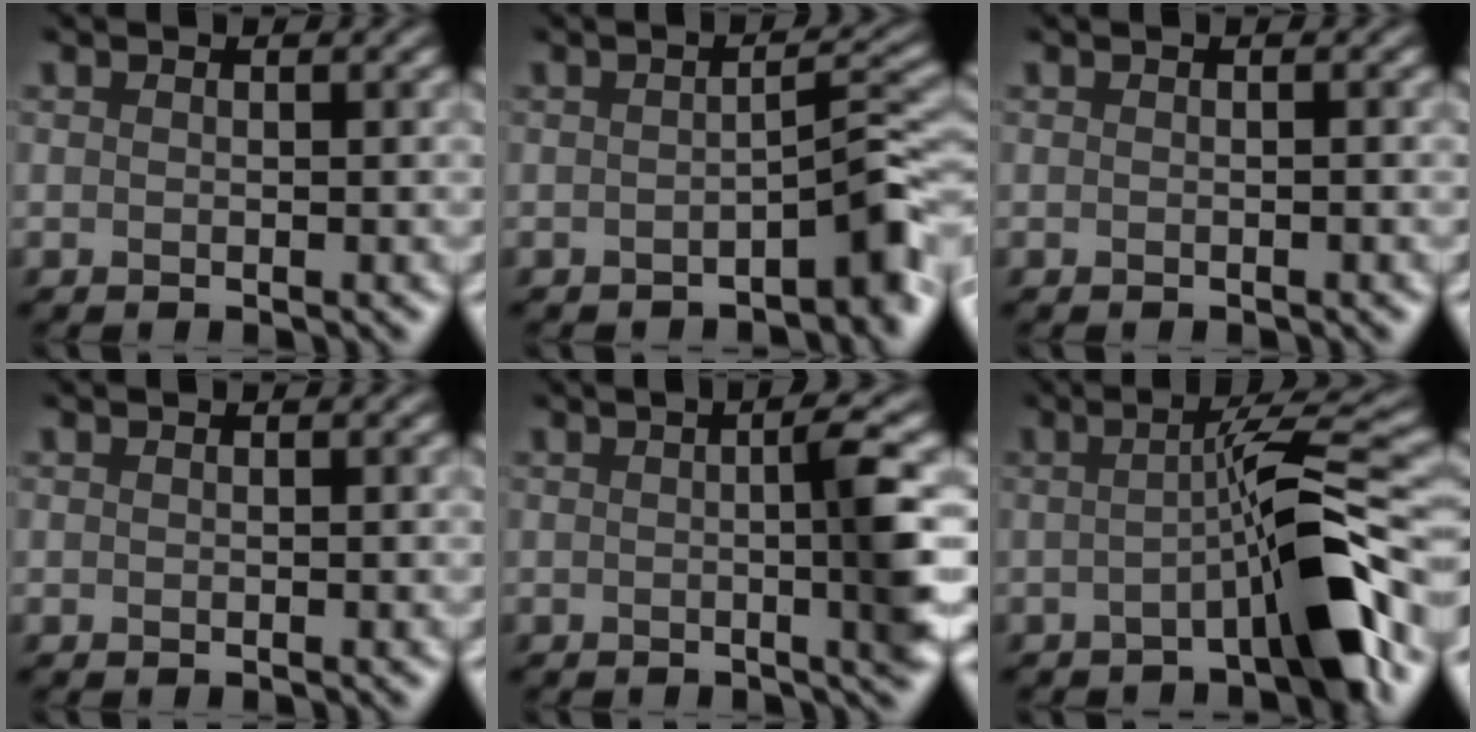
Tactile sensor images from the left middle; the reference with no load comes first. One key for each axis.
{"total": 3.9, "fx": -2.1, "fy": 0.5, "fz": 3.2, "tx": -0.048, "ty": 0.010, "tz": -0.033}
{"total": 0.8, "fx": 0.1, "fy": 0.5, "fz": 0.7, "tx": -0.004, "ty": 0.003, "tz": -0.011}
{"total": 0.0}
{"total": 4.5, "fx": -0.1, "fy": 0.3, "fz": 4.5, "tx": -0.061, "ty": 0.009, "tz": 0.000}
{"total": 6.7, "fx": -1.9, "fy": 0.9, "fz": 6.3, "tx": -0.085, "ty": 0.021, "tz": -0.039}